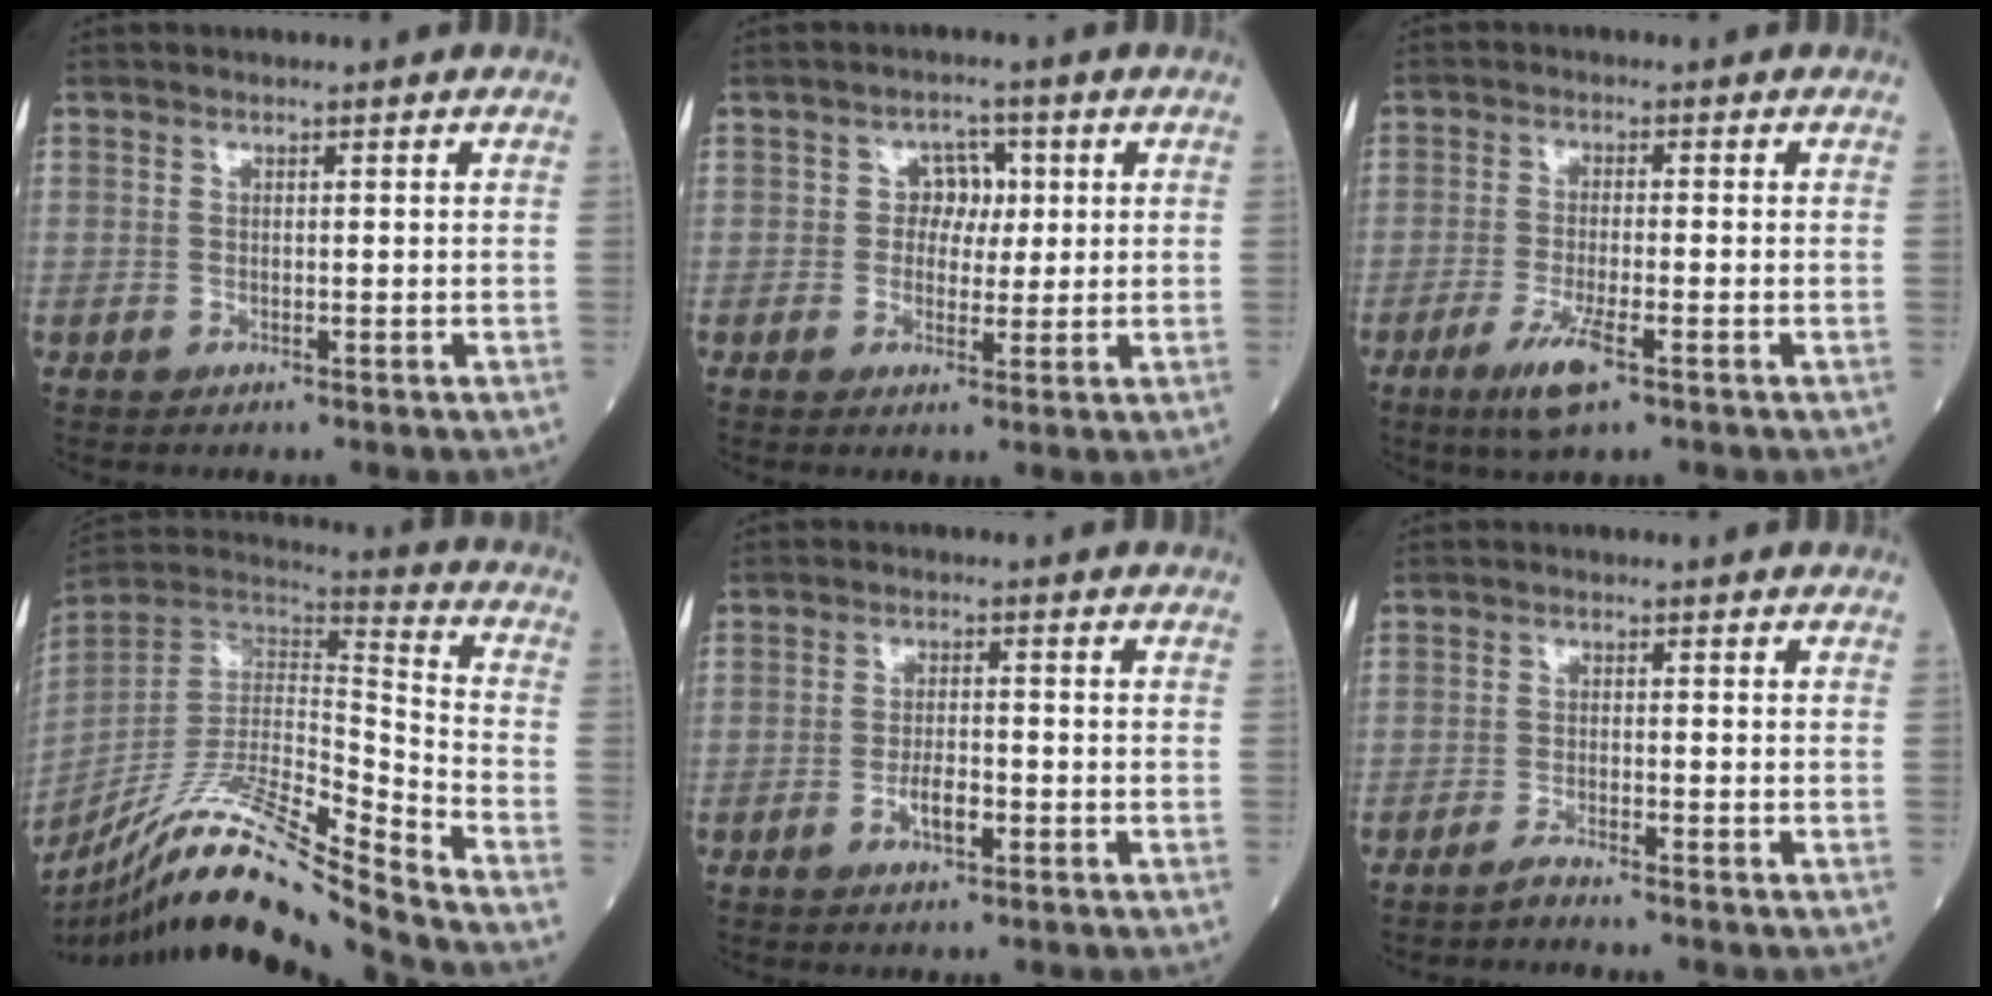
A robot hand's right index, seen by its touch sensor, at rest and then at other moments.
{"total": 3.8, "force": [0.6, 3.1, 2.2], "torque": [-0.021, 0.011, 0.005]}
{"total": 5.7, "force": [-3.2, 0.6, 4.7], "torque": [-0.096, -0.013, -0.056]}
{"total": 18.6, "force": [-15.7, -1.1, 9.9], "torque": [-0.193, 0.006, -0.286]}
{"total": 3.3, "force": [-1.4, 1.1, 2.8], "torque": [-0.051, 0.003, -0.024]}
{"total": 1.5, "force": [-1.4, -0.3, 0.4], "torque": [-0.016, -0.004, -0.026]}